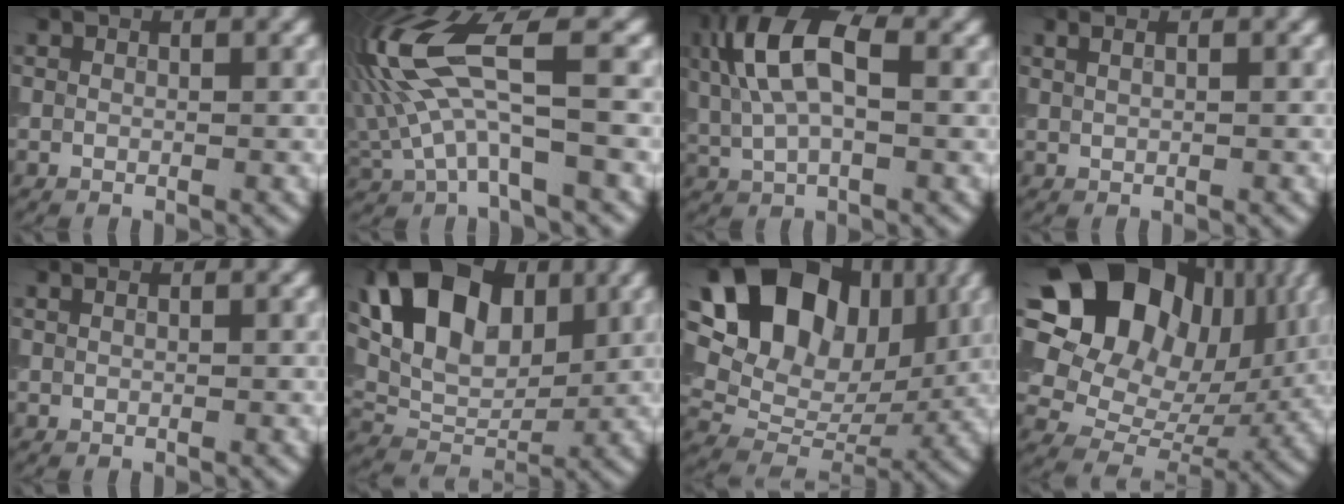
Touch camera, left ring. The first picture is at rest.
{"total": 9.9, "force": [1.7, 3.6, 9.1], "torque": [-0.203, 0.012, 0.028]}
{"total": 8.1, "force": [2.2, 3.8, 6.8], "torque": [-0.154, 0.015, 0.035]}
{"total": 2.0, "force": [1.1, 1.1, 1.3], "torque": [-0.013, 0.006, -0.005]}
{"total": 0.6, "force": [0.3, 0.3, 0.4], "torque": [-0.010, -0.005, 0.004]}
{"total": 10.9, "force": [3.7, 6.8, 7.6], "torque": [-0.149, 0.006, 0.061]}
{"total": 16.1, "force": [6.5, 11.2, 9.6], "torque": [-0.166, 0.044, 0.112]}
{"total": 16.9, "force": [6.2, 12.5, 9.5], "torque": [-0.169, 0.039, 0.103]}